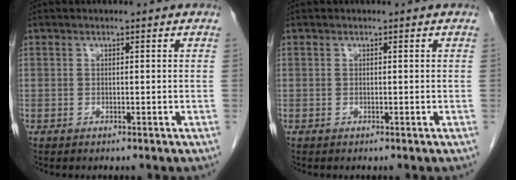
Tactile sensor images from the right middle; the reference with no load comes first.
{"total": 0.0}